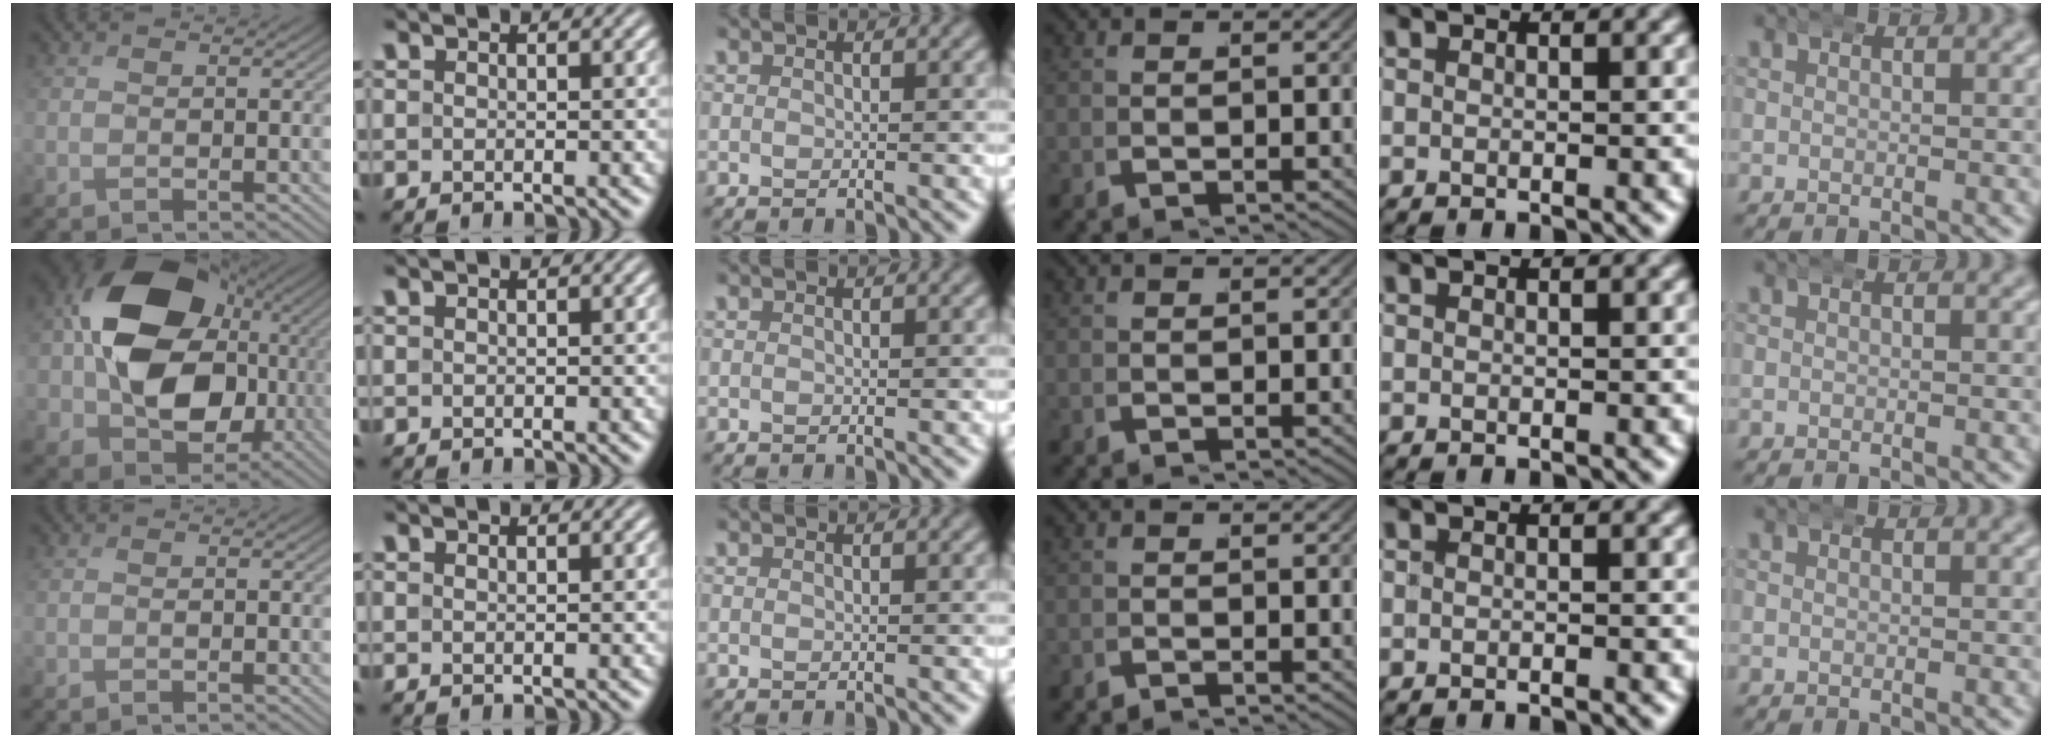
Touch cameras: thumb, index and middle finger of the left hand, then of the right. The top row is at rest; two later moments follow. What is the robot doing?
{"motion": "wrap", "object": "bandana"}